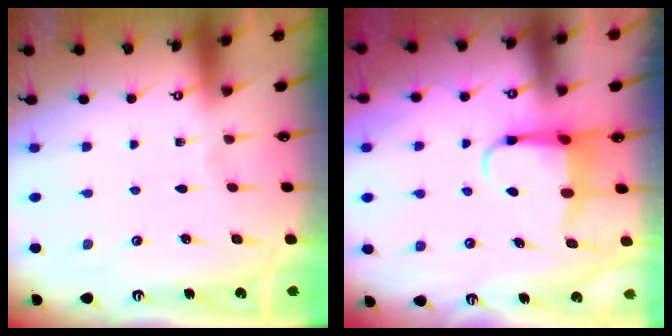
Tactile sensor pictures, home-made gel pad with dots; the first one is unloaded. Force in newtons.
{"total": 5.1, "press": 5.0, "slide": 0.4}